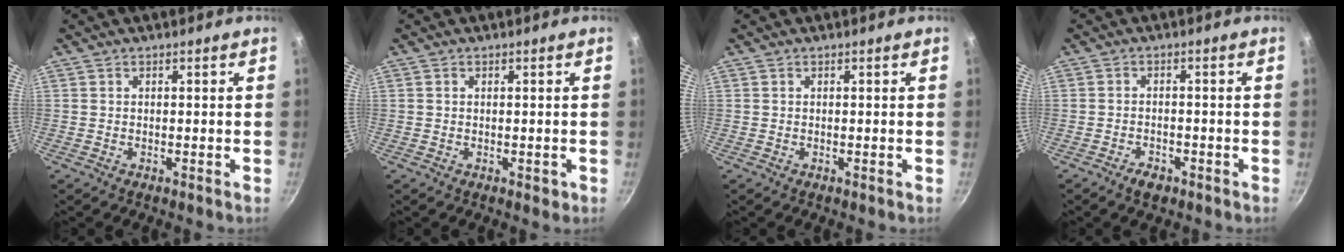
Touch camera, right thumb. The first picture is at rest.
{"total": 1.5, "force": [-0.2, 1.1, 1.0], "torque": [-0.009, 0.002, -0.001]}
{"total": 0.0}
{"total": 3.8, "force": [-2.7, 2.0, 1.7], "torque": [-0.025, 0.027, -0.041]}